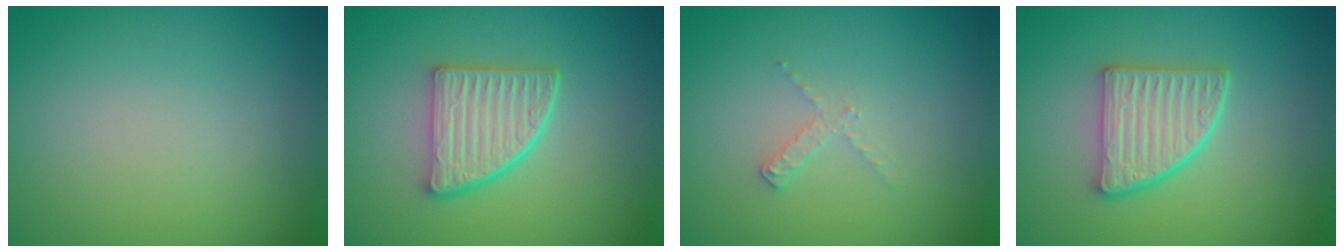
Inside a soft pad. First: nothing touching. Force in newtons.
{"total": 4.6, "press": 3.7, "slide": 2.7}
{"total": 1.1, "press": 1.1, "slide": 0.2}
{"total": 4.4, "press": 3.7, "slide": 2.4}